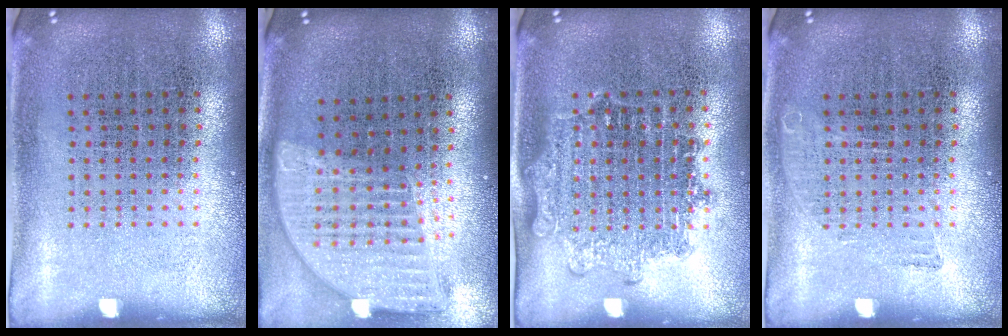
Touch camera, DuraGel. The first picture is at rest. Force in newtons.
{"total": 1.8, "press": 1.5, "slide": 1.0}
{"total": 1.4, "press": 1.2, "slide": 0.7}
{"total": 0.7, "press": 0.7, "slide": 0.2}